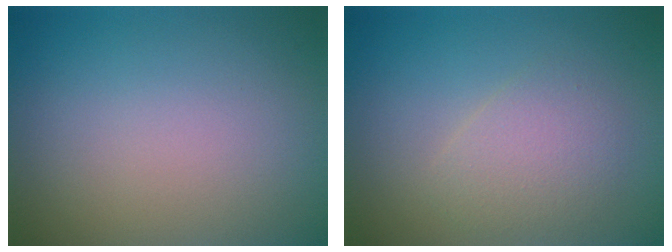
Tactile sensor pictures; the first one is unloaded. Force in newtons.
{"total": 2.6, "press": 2.6, "slide": 0.1}